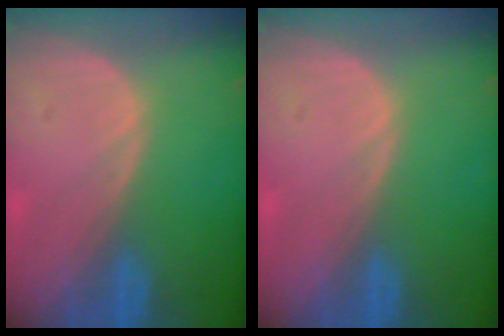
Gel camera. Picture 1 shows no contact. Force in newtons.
{"total": 0.0}